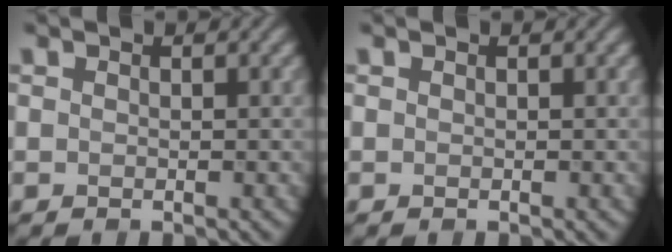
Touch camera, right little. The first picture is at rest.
{"total": 0.0}